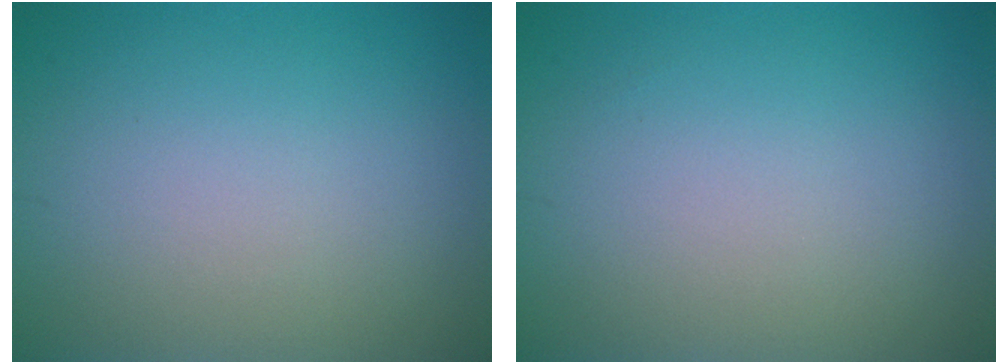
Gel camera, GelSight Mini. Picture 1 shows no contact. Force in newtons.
{"total": 0.0}